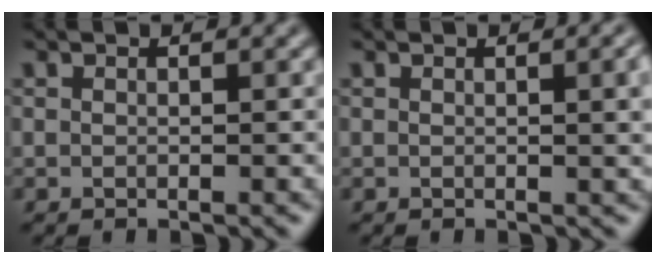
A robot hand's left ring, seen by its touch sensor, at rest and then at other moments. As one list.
[{"total": 2.7, "force": [0.4, 0.9, 2.5], "torque": [-0.024, 0.004, 0.002]}]